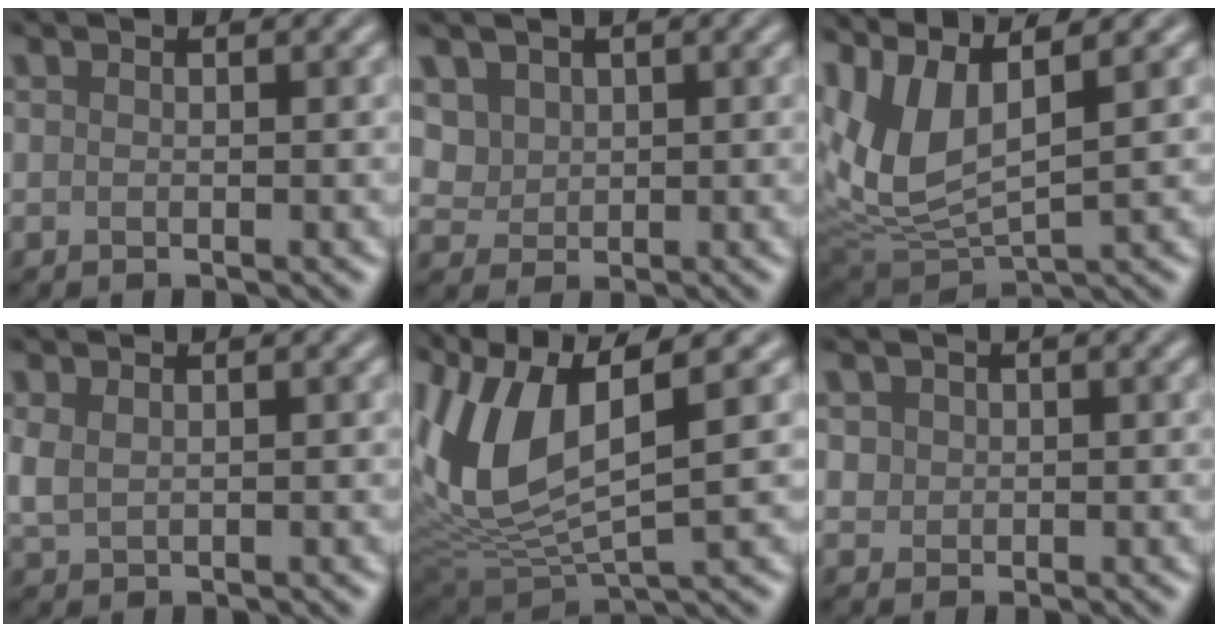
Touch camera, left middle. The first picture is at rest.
{"total": 2.3, "force": [1.0, 1.9, 0.9], "torque": [-0.027, -0.011, 0.037]}
{"total": 9.0, "force": [2.8, 4.0, 7.6], "torque": [-0.198, 0.002, 0.059]}
{"total": 1.8, "force": [0.5, 1.2, 1.3], "torque": [-0.039, 0.000, 0.015]}
{"total": 11.6, "force": [2.0, 5.1, 10.2], "torque": [-0.232, -0.005, 0.042]}
{"total": 1.2, "force": [0.3, 1.1, 0.3], "torque": [-0.006, -0.006, 0.013]}